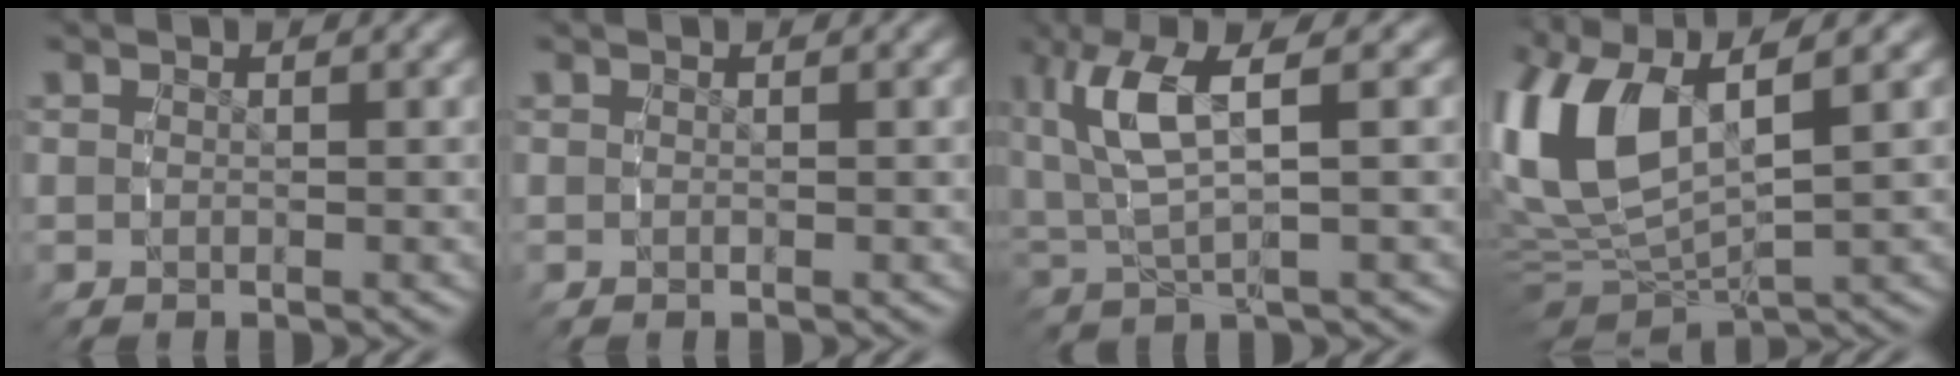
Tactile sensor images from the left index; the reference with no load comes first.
{"total": 0.0}
{"total": 5.6, "force": [1.3, 2.4, 4.9], "torque": [-0.125, -0.002, 0.031]}
{"total": 9.4, "force": [2.1, 5.7, 7.1], "torque": [-0.177, 0.000, 0.041]}